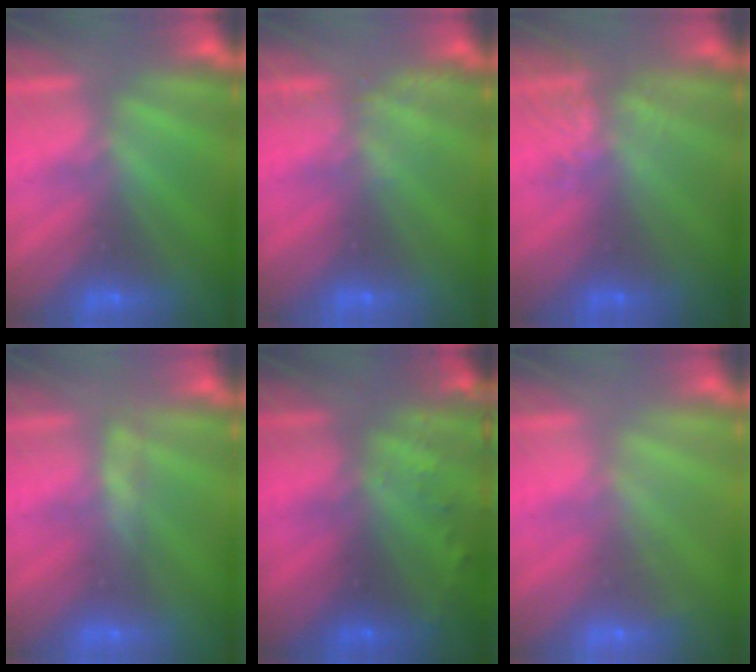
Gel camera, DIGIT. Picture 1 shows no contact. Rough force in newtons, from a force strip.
{"total": 2.2}
{"total": 3.8}
{"total": 2.7}
{"total": 8.7}
{"total": 1.5}